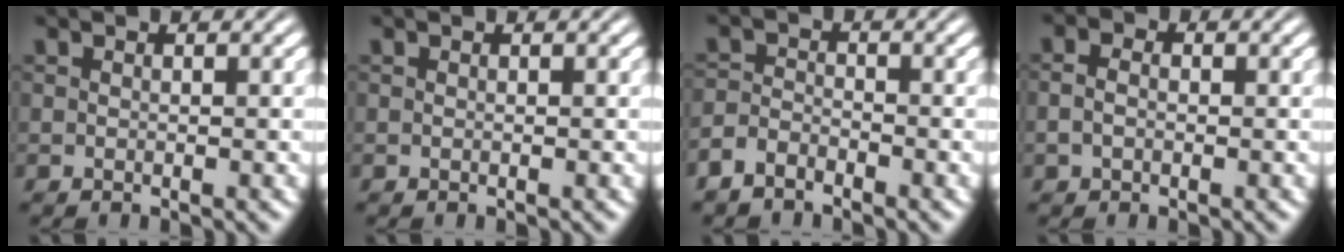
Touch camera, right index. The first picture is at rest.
{"total": 0.0}
{"total": 2.1, "force": [-2.1, 0.2, 0.2], "torque": [0.005, -0.010, -0.036]}
{"total": 1.0, "force": [-0.3, 0.3, 0.9], "torque": [-0.018, -0.002, -0.004]}